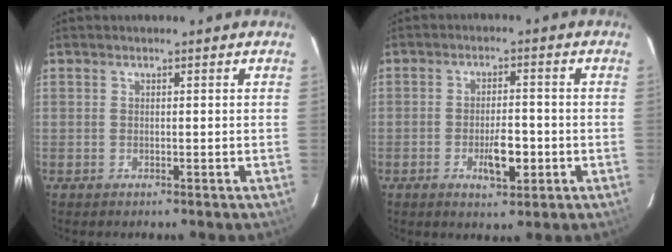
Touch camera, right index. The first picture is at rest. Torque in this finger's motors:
{"motor_torque": [0.16, 0.15, 0.09, 0.04]}